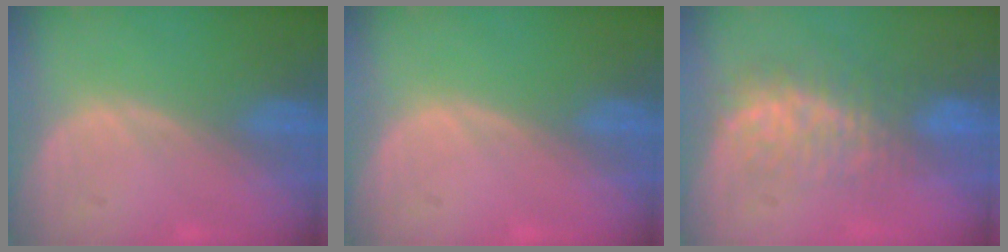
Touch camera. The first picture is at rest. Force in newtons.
{"total": 0.0}
{"total": 7.6, "press": 7.3, "slide": 1.9}